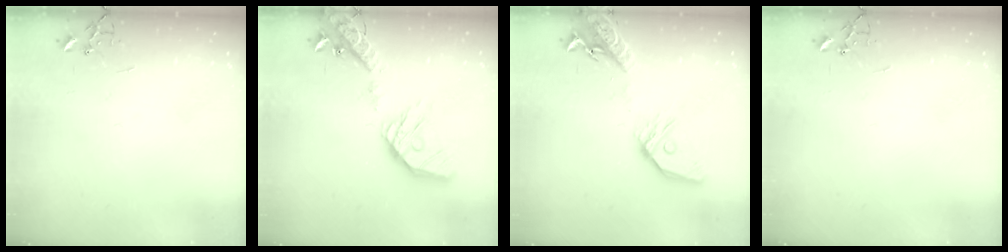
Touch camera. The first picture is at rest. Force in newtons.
{"total": 20.4, "press": 20.1, "slide": 3.3}
{"total": 17.0, "press": 16.6, "slide": 3.5}
{"total": 0.0}